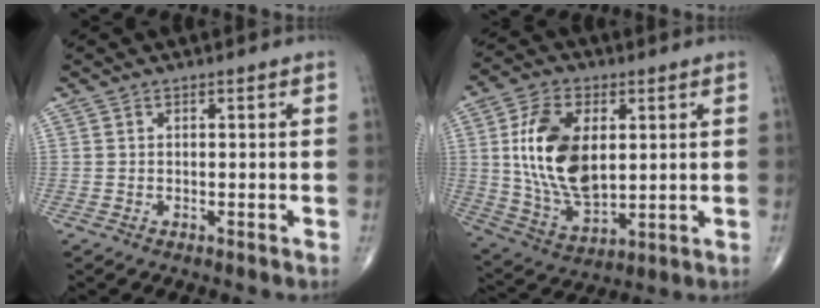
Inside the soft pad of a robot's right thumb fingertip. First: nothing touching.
{"total": 17.0, "force": [2.8, 9.8, 13.6], "torque": [-0.240, -0.013, 0.061]}